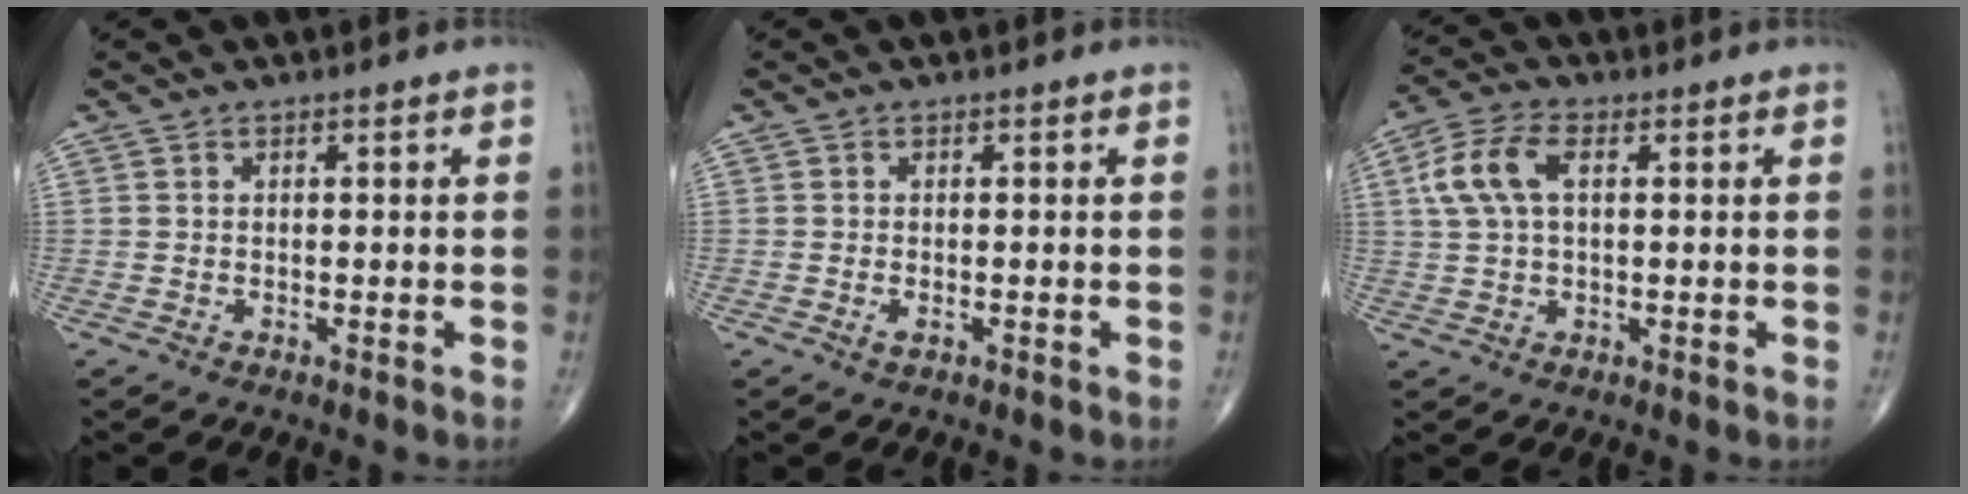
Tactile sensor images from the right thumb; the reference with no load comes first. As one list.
[{"total": 1.0, "force": [-0.3, 0.5, 0.8], "torque": [-0.017, -0.001, -0.005]}, {"total": 8.3, "force": [1.9, 4.5, 6.7], "torque": [-0.149, 0.019, 0.036]}]